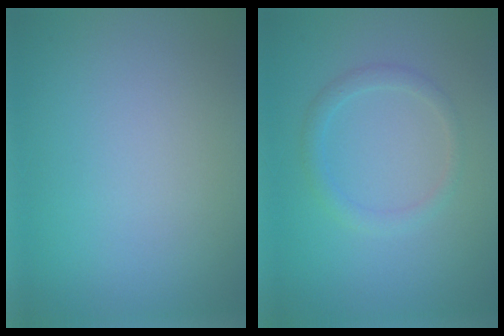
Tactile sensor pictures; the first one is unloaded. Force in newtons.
{"total": 1.6, "press": 1.6, "slide": 0.0}